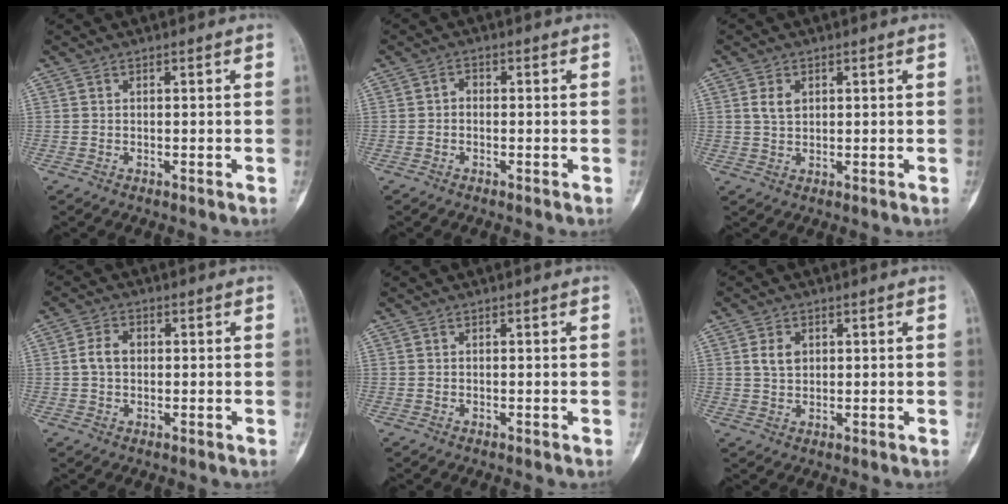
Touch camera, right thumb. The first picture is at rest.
{"total": 1.3, "force": [-0.3, 1.0, 0.8], "torque": [-0.008, 0.005, -0.011]}
{"total": 3.0, "force": [1.0, 2.0, 2.0], "torque": [-0.032, -0.001, 0.021]}
{"total": 3.8, "force": [0.2, 2.7, 2.6], "torque": [-0.051, 0.012, 0.001]}
{"total": 0.0}
{"total": 3.5, "force": [1.0, 2.5, 2.2], "torque": [-0.031, -0.002, 0.020]}